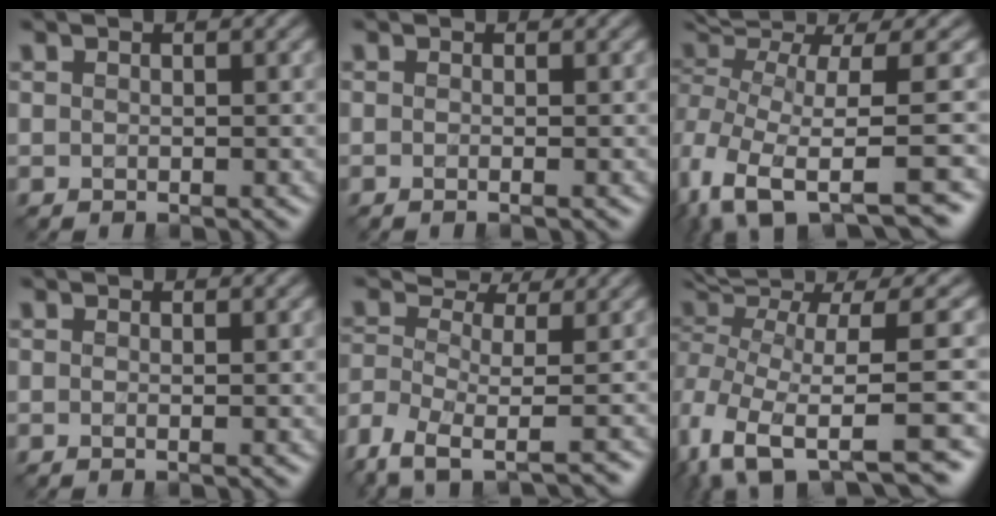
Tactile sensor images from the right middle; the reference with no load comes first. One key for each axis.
{"total": 1.1, "fx": -0.1, "fy": 0.5, "fz": 1.0, "tx": -0.010, "ty": -0.010, "tz": -0.017}
{"total": 9.4, "fx": -2.2, "fy": 3.5, "fz": 8.4, "tx": -0.176, "ty": -0.003, "tz": -0.016}
{"total": 0.7, "fx": 0.0, "fy": 0.2, "fz": 0.7, "tx": -0.014, "ty": -0.010, "tz": -0.010}
{"total": 6.4, "fx": -3.3, "fy": 3.1, "fz": 4.5, "tx": -0.082, "ty": 0.011, "tz": -0.049}
{"total": 10.4, "fx": -1.9, "fy": 3.8, "fz": 9.5, "tx": -0.196, "ty": 0.003, "tz": -0.005}